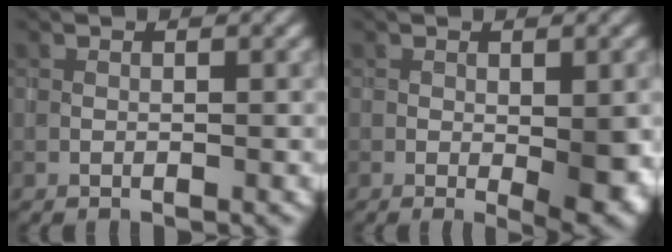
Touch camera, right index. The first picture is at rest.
{"total": 5.0, "force": [-1.1, 1.8, 4.5], "torque": [-0.065, -0.008, -0.014]}